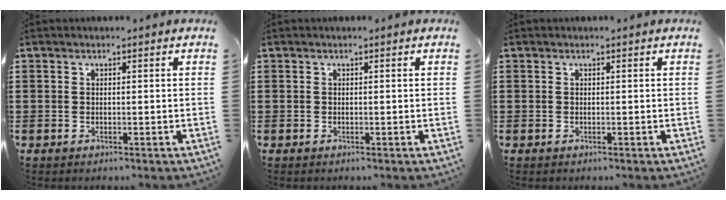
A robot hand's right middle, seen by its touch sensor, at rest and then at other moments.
{"total": 0.0}
{"total": 0.0}